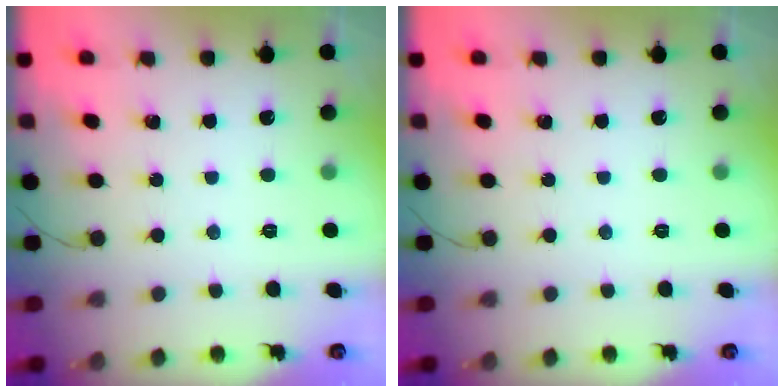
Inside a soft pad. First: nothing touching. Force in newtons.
{"total": 0.0}